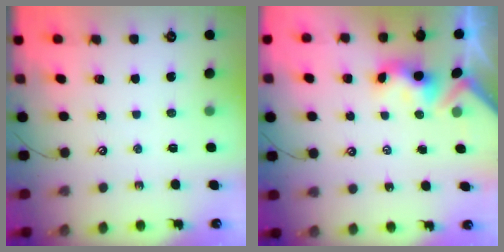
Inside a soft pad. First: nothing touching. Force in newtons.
{"total": 3.3, "press": 3.3, "slide": 0.4}